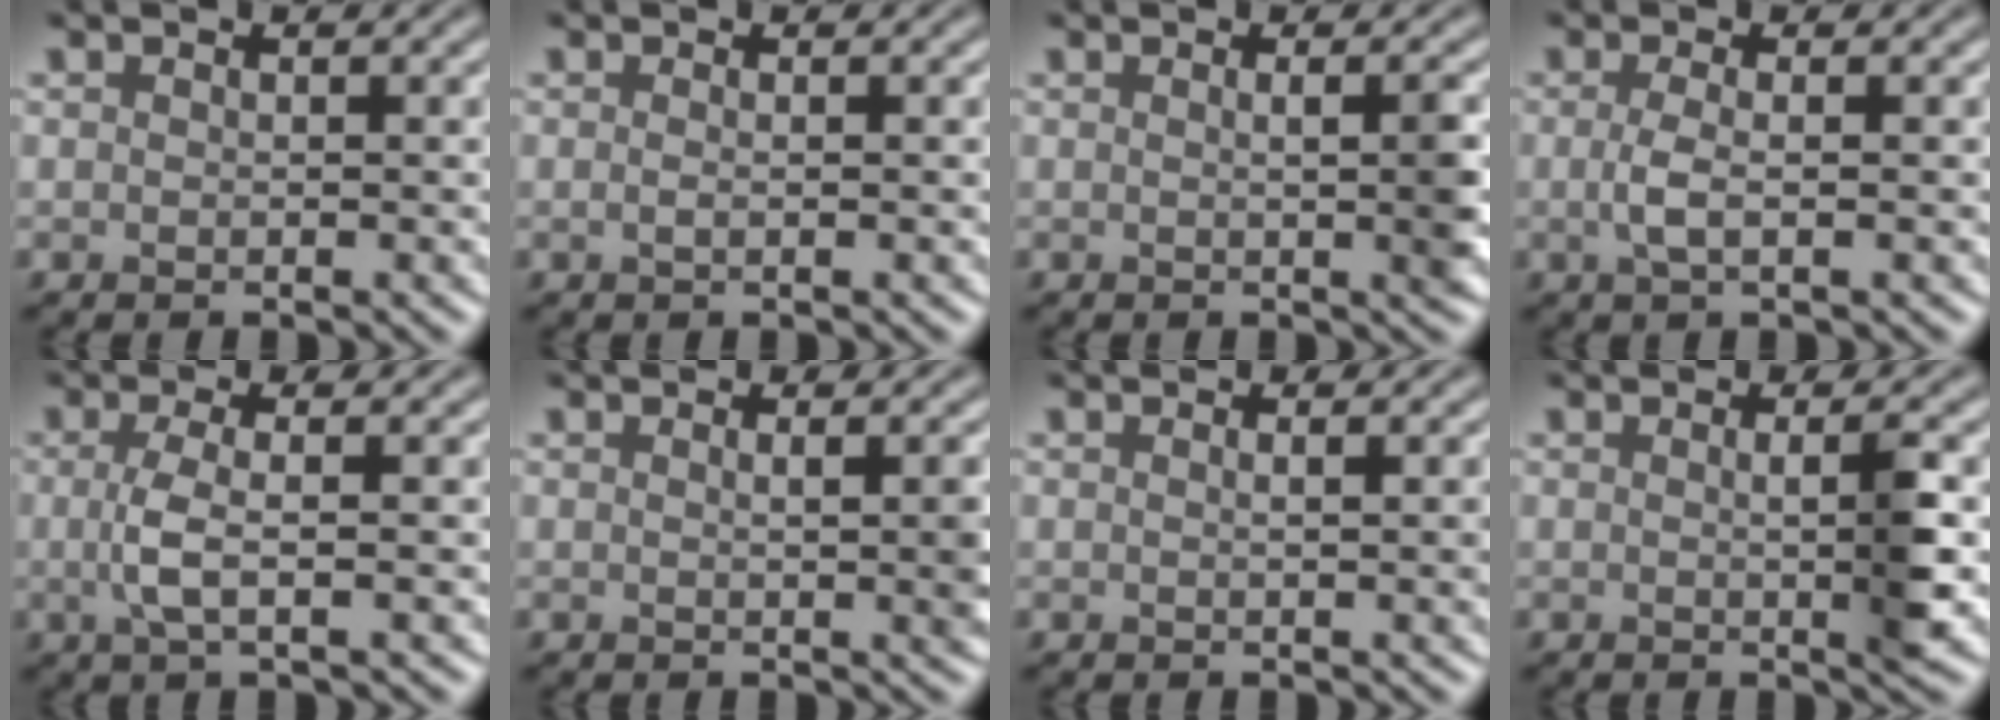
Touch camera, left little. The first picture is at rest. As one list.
[{"total": 0.8, "force": [0.0, 0.3, 0.7], "torque": [-0.013, -0.002, -0.004]}, {"total": 2.3, "force": [0.1, 0.5, 2.3], "torque": [-0.029, 0.002, -0.003]}, {"total": 2.1, "force": [-0.2, 0.6, 2.0], "torque": [-0.041, -0.002, -0.006]}, {"total": 2.8, "force": [-0.1, 0.8, 2.7], "torque": [-0.058, -0.003, -0.004]}, {"total": 1.8, "force": [0.3, 0.4, 1.8], "torque": [-0.021, 0.003, 0.001]}, {"total": 1.4, "force": [0.2, 0.4, 1.4], "torque": [-0.014, 0.003, 0.000]}, {"total": 2.9, "force": [0.0, 0.5, 2.9], "torque": [-0.044, -0.003, -0.004]}]